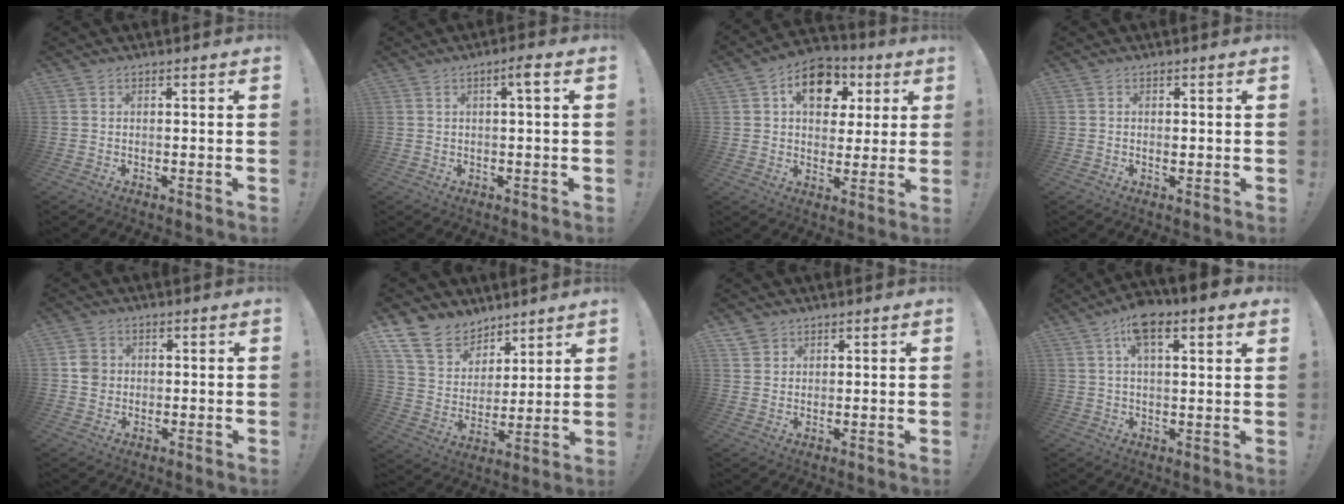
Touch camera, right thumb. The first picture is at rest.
{"total": 3.1, "force": [0.5, -0.1, 3.0], "torque": [-0.047, 0.000, 0.001]}
{"total": 13.4, "force": [5.3, 9.7, 7.6], "torque": [-0.098, -0.019, 0.095]}
{"total": 0.8, "force": [0.0, 0.6, 0.4], "torque": [0.000, 0.000, -0.003]}
{"total": 4.6, "force": [0.1, 4.2, 1.7], "torque": [-0.021, 0.002, 0.002]}
{"total": 14.6, "force": [10.2, 9.5, 4.4], "torque": [-0.087, -0.069, 0.202]}
{"total": 2.9, "force": [2.3, 1.8, 0.2], "torque": [-0.001, -0.014, 0.043]}
{"total": 9.5, "force": [5.2, 3.4, 7.2], "torque": [-0.108, -0.017, 0.088]}